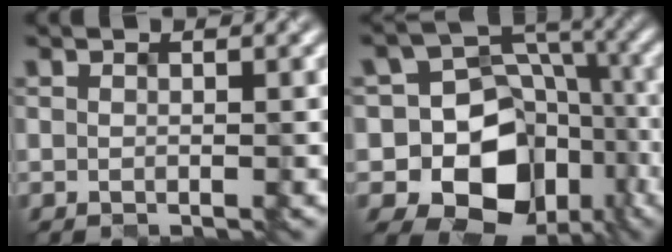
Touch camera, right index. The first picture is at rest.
{"total": 12.2, "force": [-4.6, 9.5, 6.1], "torque": [-0.084, 0.000, -0.084]}